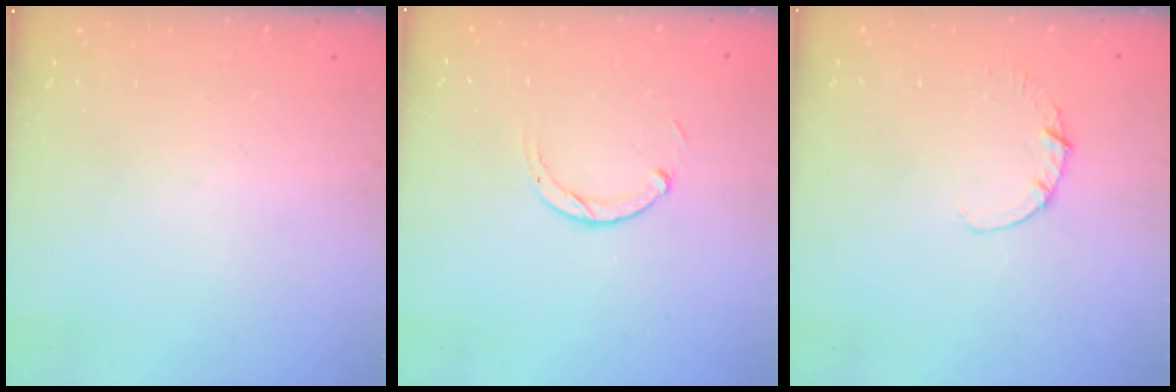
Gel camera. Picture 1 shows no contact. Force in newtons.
{"total": 2.9, "press": 2.9, "slide": 0.4}
{"total": 1.1, "press": 1.1, "slide": 0.1}